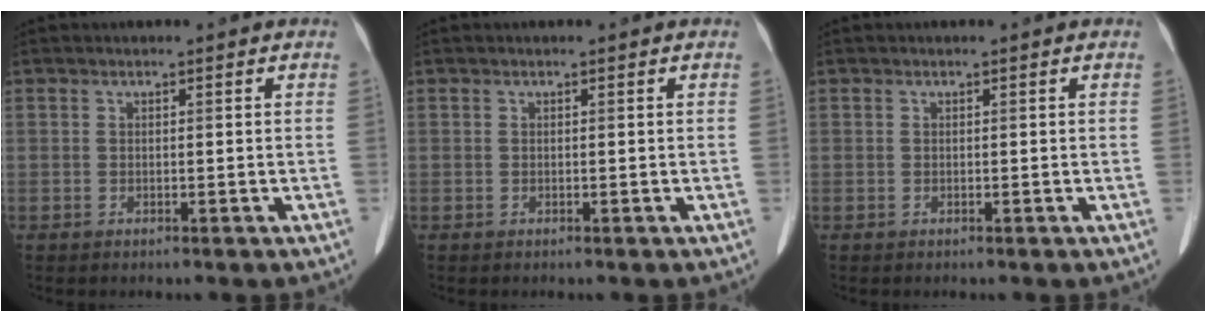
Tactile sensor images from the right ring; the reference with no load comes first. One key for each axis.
{"total": 0.0}
{"total": 0.0}